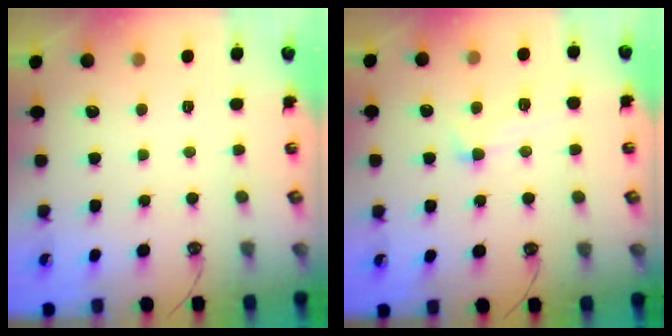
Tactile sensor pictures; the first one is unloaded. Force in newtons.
{"total": 2.2, "press": 2.0, "slide": 1.0}